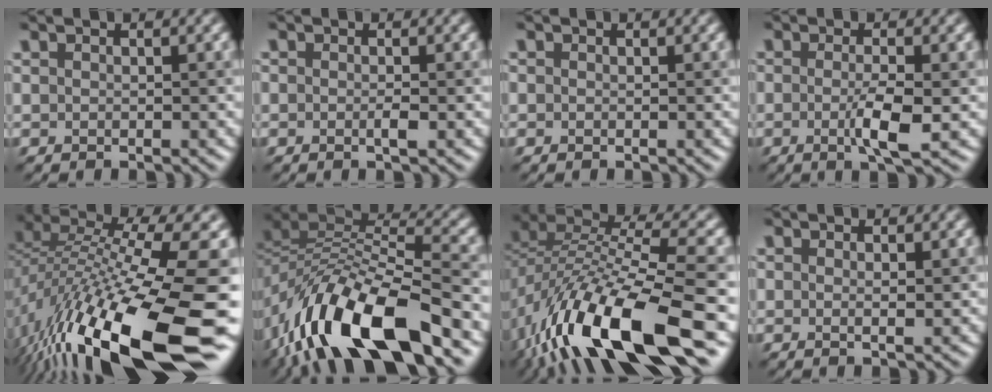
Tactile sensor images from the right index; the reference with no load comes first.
{"total": 0.7, "force": [-0.2, 0.2, 0.6], "torque": [-0.010, 0.005, -0.003]}
{"total": 0.0}
{"total": 3.1, "force": [-0.6, 0.6, 3.0], "torque": [-0.055, 0.000, -0.012]}
{"total": 16.6, "force": [-6.0, 4.6, 14.8], "torque": [-0.272, 0.014, -0.100]}
{"total": 13.8, "force": [-8.1, 4.7, 10.2], "torque": [-0.184, 0.014, -0.147]}
{"total": 14.5, "force": [-7.3, 4.4, 11.7], "torque": [-0.226, 0.013, -0.127]}
{"total": 0.6, "force": [0.2, 0.2, 0.6], "torque": [-0.005, 0.005, 0.002]}